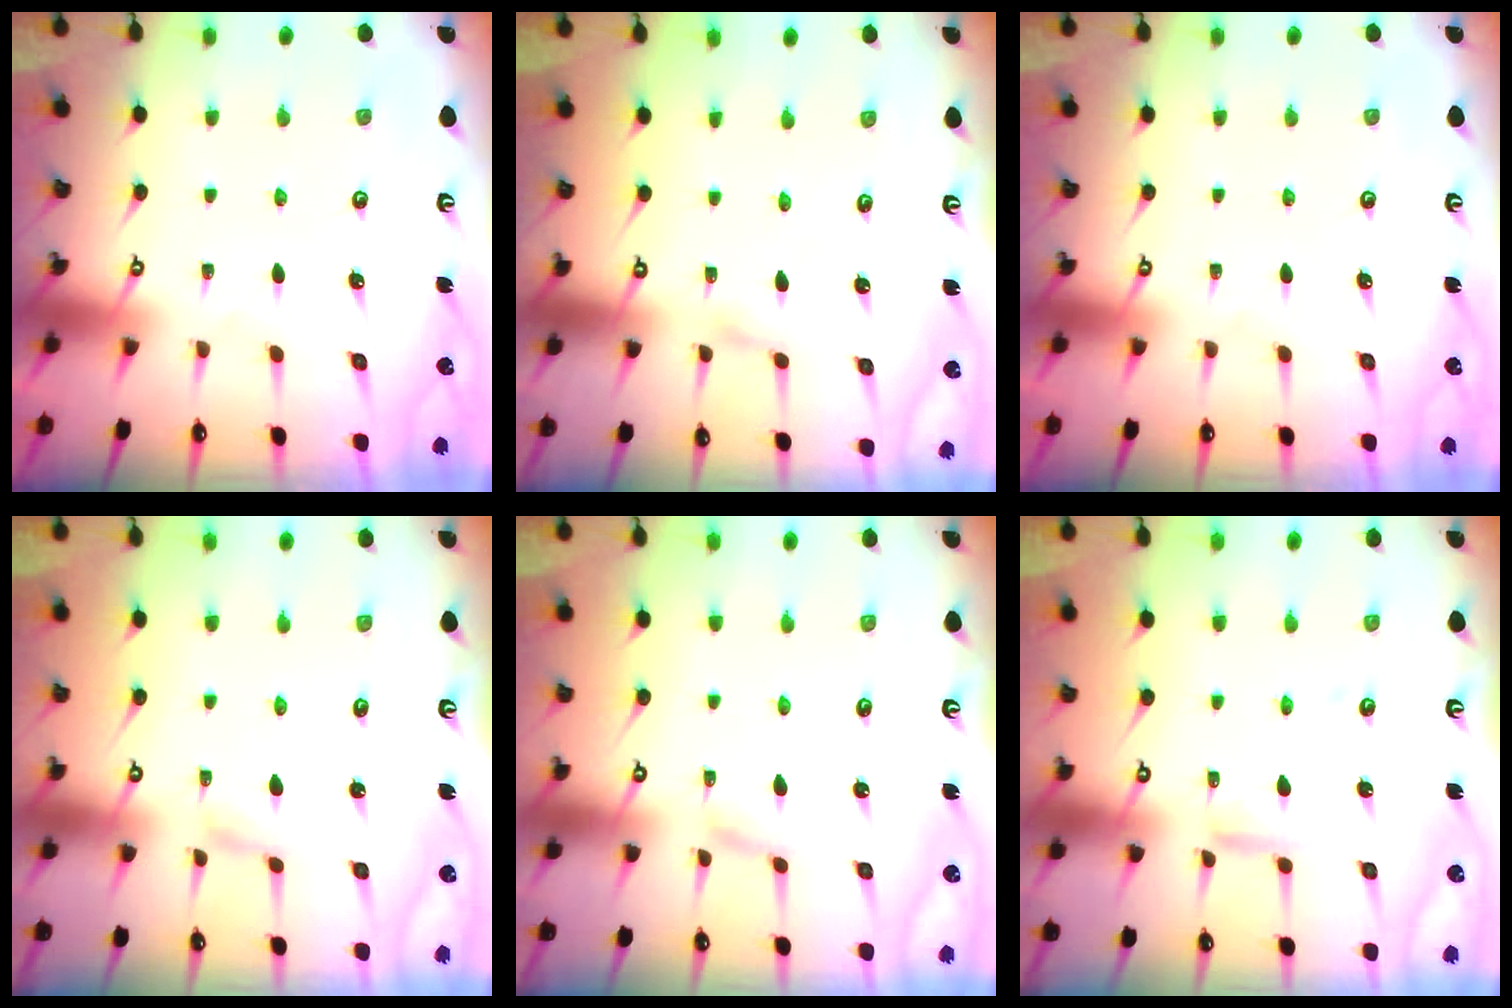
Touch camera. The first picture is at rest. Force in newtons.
{"total": 1.6, "press": 1.6, "slide": 0.2}
{"total": 0.0}
{"total": 3.0, "press": 3.0, "slide": 0.1}
{"total": 2.3, "press": 2.3, "slide": 0.1}
{"total": 7.5, "press": 7.5, "slide": 0.6}